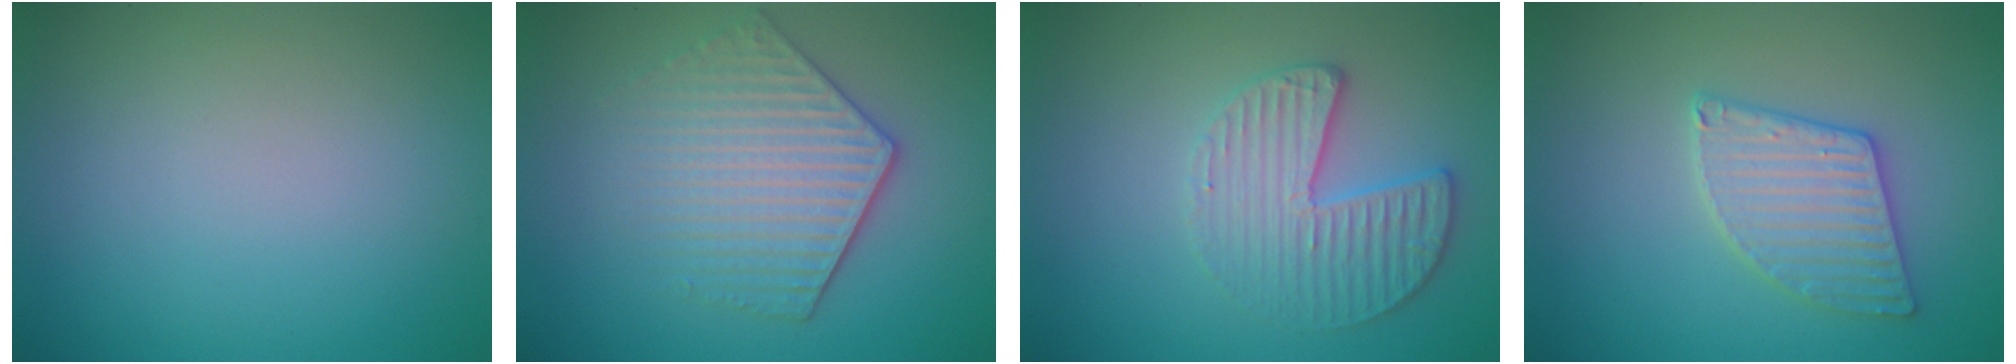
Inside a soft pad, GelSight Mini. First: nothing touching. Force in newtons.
{"total": 4.6, "press": 3.8, "slide": 2.6}
{"total": 3.3, "press": 3.3, "slide": 0.6}
{"total": 3.4, "press": 3.3, "slide": 0.7}